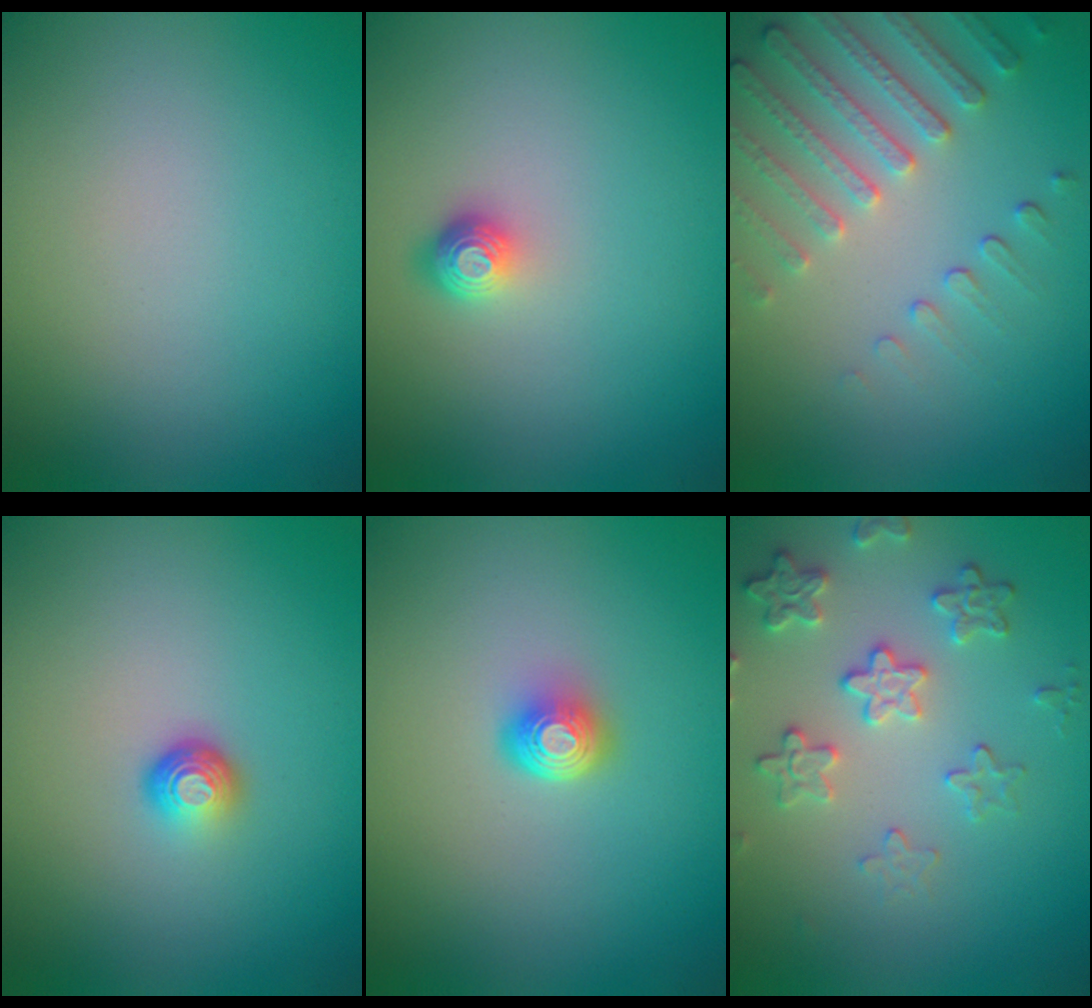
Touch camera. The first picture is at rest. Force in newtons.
{"total": 1.5, "press": 1.1, "slide": 1.0}
{"total": 4.8, "press": 3.7, "slide": 3.1}
{"total": 1.6, "press": 1.0, "slide": 1.2}
{"total": 2.0, "press": 1.4, "slide": 1.4}
{"total": 3.6, "press": 3.4, "slide": 1.2}